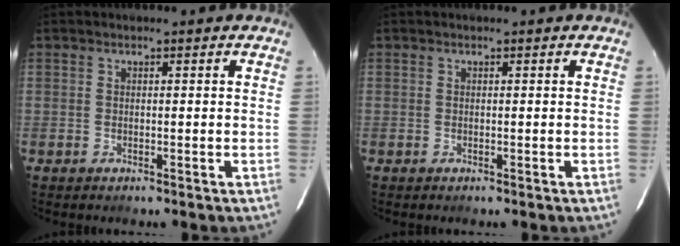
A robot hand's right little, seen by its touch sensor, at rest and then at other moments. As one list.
[{"total": 0.0}]